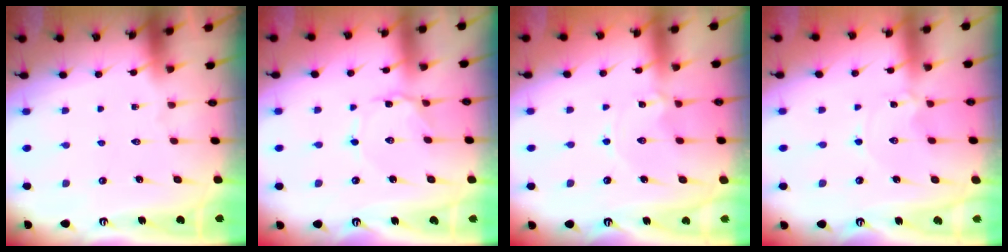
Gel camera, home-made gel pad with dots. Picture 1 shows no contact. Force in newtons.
{"total": 2.1, "press": 2.0, "slide": 0.2}
{"total": 0.7, "press": 0.7, "slide": 0.0}
{"total": 1.5, "press": 1.5, "slide": 0.2}